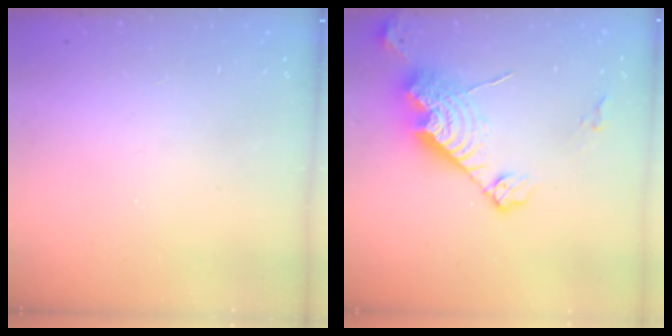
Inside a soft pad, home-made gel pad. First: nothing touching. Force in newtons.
{"total": 17.1, "press": 17.0, "slide": 1.7}